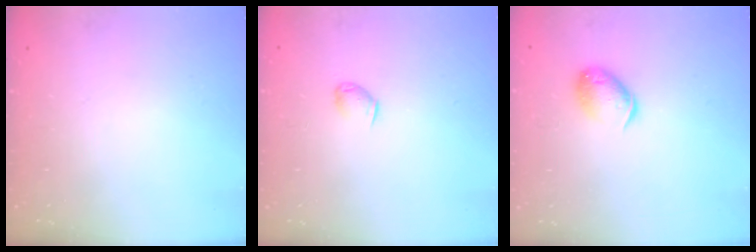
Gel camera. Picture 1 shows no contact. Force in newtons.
{"total": 3.9, "press": 3.8, "slide": 0.7}
{"total": 10.7, "press": 10.6, "slide": 1.6}